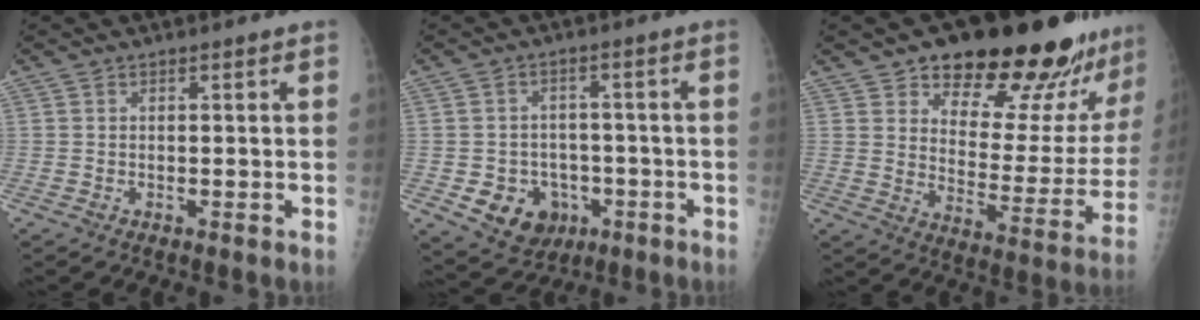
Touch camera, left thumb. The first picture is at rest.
{"total": 9.3, "force": [-3.0, 7.9, 3.8], "torque": [-0.037, 0.016, -0.033]}
{"total": 24.9, "force": [18.2, 8.9, 14.4], "torque": [-0.153, -0.099, 0.248]}